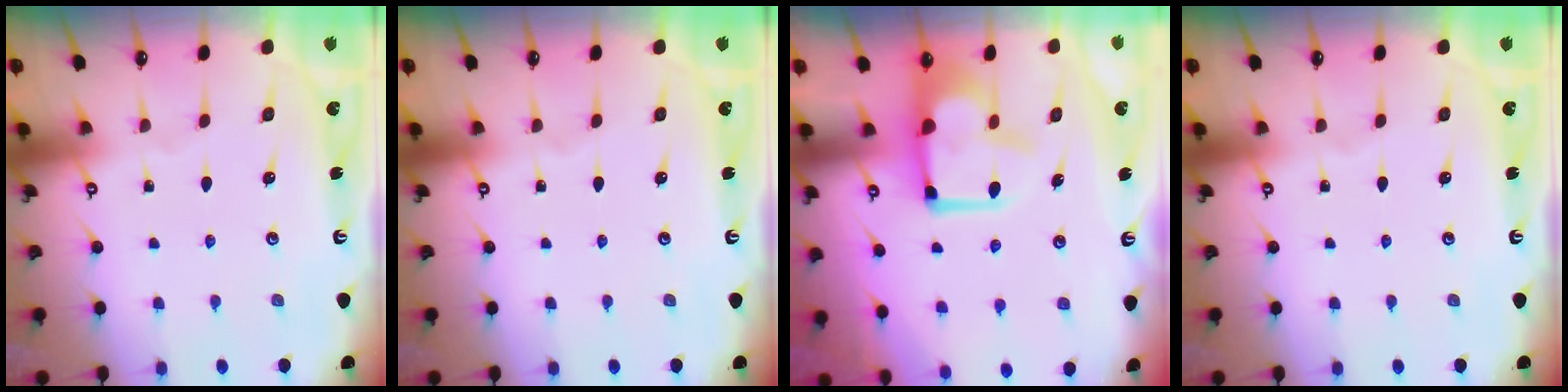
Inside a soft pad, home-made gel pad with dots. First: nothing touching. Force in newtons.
{"total": 0.0}
{"total": 10.9, "press": 10.9, "slide": 0.7}
{"total": 0.0}